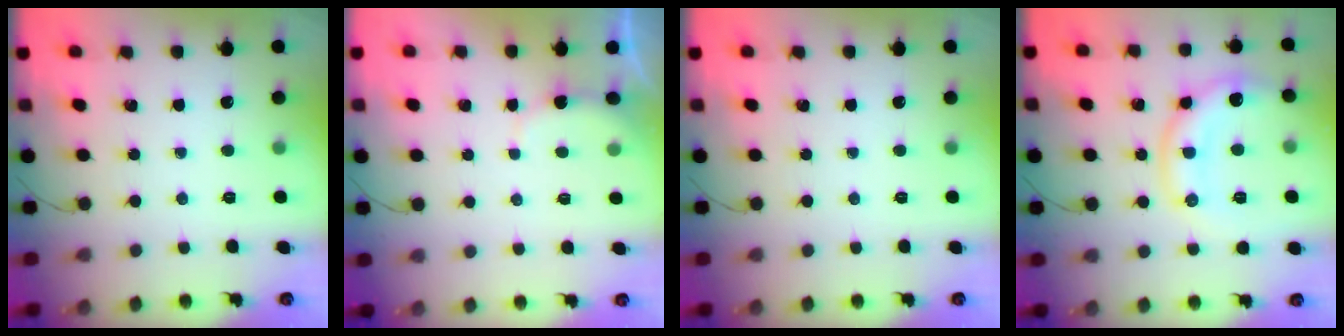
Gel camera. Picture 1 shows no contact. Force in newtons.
{"total": 5.1, "press": 5.0, "slide": 0.8}
{"total": 0.0}
{"total": 11.2, "press": 11.2, "slide": 0.1}